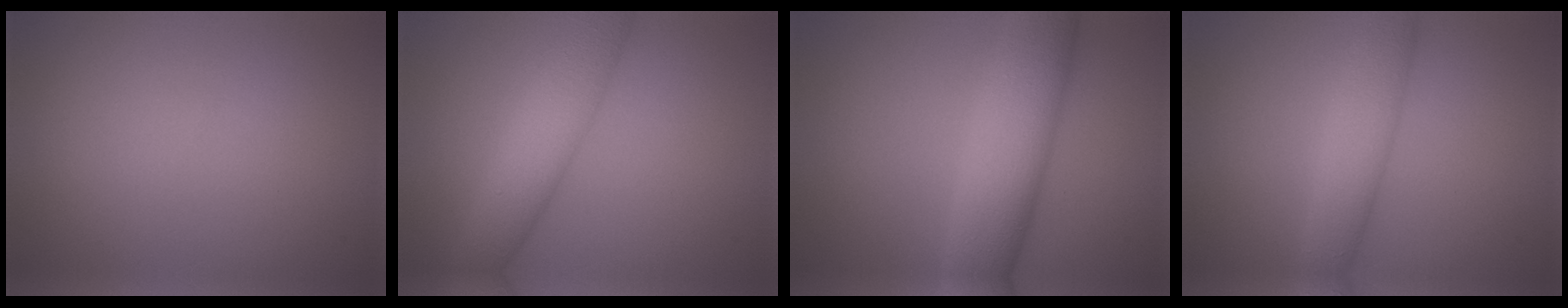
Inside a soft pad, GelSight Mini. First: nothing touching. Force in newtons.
{"total": 5.4, "press": 5.4, "slide": 0.4}
{"total": 7.8, "press": 7.8, "slide": 0.1}
{"total": 4.3, "press": 4.3, "slide": 0.1}